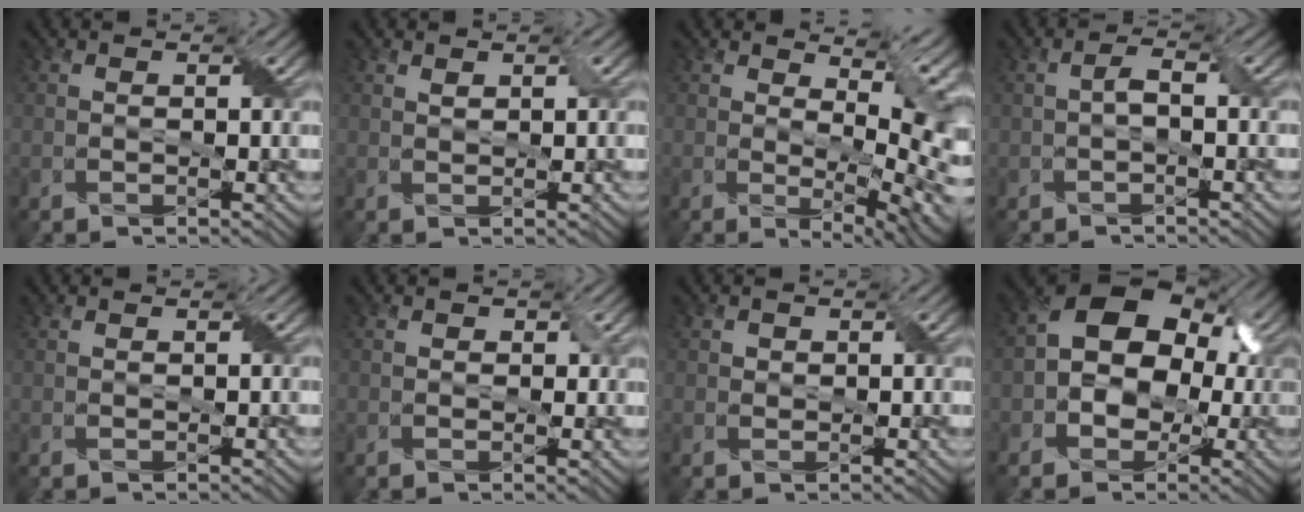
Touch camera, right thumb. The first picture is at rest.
{"total": 0.9, "force": [0.5, 0.4, 0.6], "torque": [-0.016, -0.001, 0.012]}
{"total": 10.2, "force": [2.7, 4.5, 8.7], "torque": [-0.133, -0.017, 0.059]}
{"total": 1.4, "force": [-0.4, 0.4, 1.3], "torque": [-0.029, 0.007, -0.009]}
{"total": 0.0}
{"total": 1.3, "force": [0.2, 1.0, 0.7], "torque": [-0.009, -0.005, 0.003]}
{"total": 0.8, "force": [0.3, 0.7, 0.1], "torque": [-0.003, -0.001, 0.003]}
{"total": 12.0, "force": [0.1, 9.0, 7.9], "torque": [-0.098, 0.023, -0.021]}